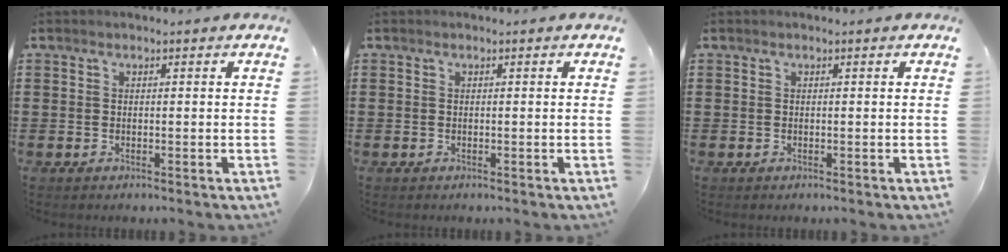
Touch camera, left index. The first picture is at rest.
{"total": 0.0}
{"total": 0.0}